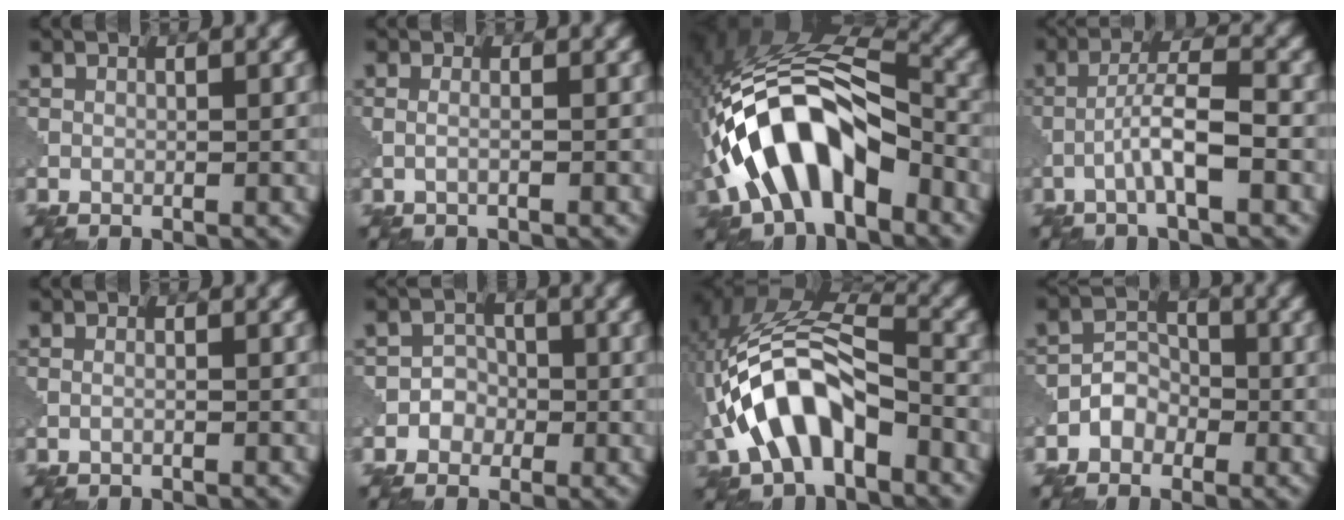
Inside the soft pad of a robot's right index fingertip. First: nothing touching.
{"total": 1.3, "force": [0.0, 0.5, 1.2], "torque": [-0.017, -0.010, -0.016]}
{"total": 12.1, "force": [-4.6, 6.0, 9.5], "torque": [-0.176, 0.019, -0.087]}
{"total": 4.5, "force": [-1.7, 0.6, 4.1], "torque": [-0.073, 0.018, -0.039]}
{"total": 0.6, "force": [-0.1, 0.2, 0.5], "torque": [-0.014, -0.005, -0.010]}
{"total": 1.8, "force": [-0.6, 1.6, 0.5], "torque": [0.011, 0.006, -0.017]}
{"total": 8.9, "force": [-3.2, 4.6, 6.9], "torque": [-0.138, 0.019, -0.063]}
{"total": 2.4, "force": [-1.3, 1.9, 0.9], "torque": [-0.010, 0.010, -0.028]}